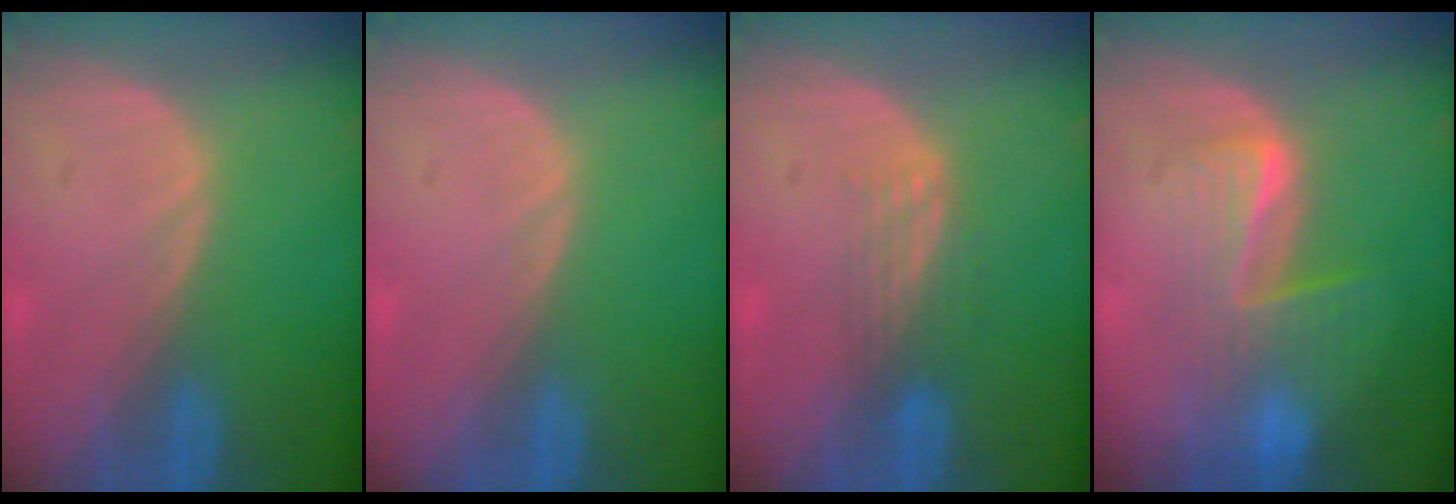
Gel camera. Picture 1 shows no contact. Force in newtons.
{"total": 0.0}
{"total": 3.3, "press": 2.8, "slide": 1.8}
{"total": 6.5, "press": 6.3, "slide": 1.5}